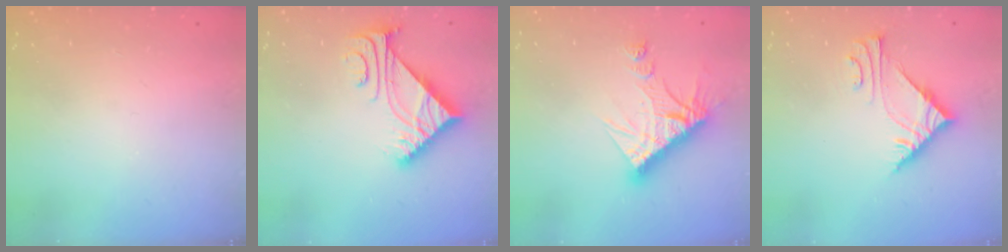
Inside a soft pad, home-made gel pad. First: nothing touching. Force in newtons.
{"total": 6.1, "press": 6.1, "slide": 0.7}
{"total": 13.5, "press": 13.5, "slide": 1.1}
{"total": 7.3, "press": 7.3, "slide": 0.5}